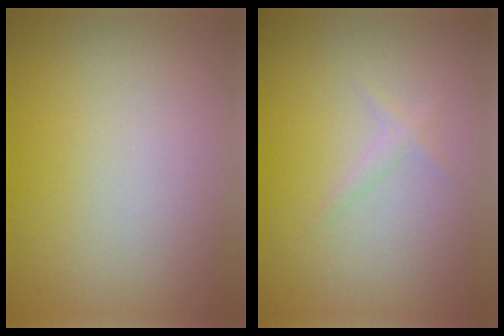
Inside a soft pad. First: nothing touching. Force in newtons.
{"total": 0.8, "press": 0.8, "slide": 0.0}